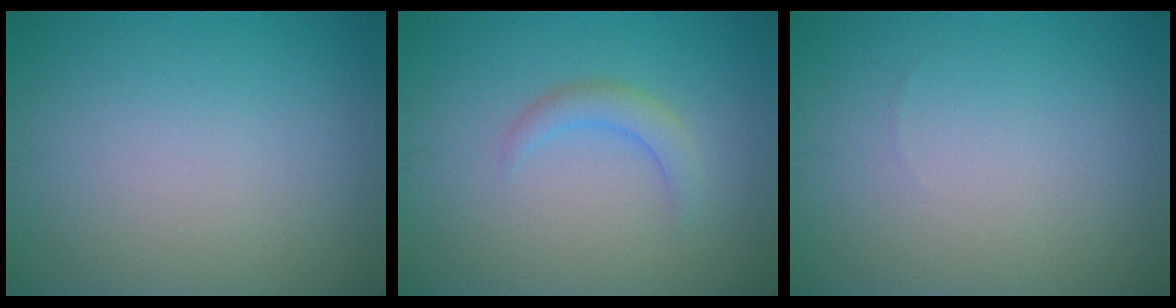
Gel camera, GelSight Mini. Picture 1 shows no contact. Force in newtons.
{"total": 1.9, "press": 1.9, "slide": 0.3}
{"total": 0.0}